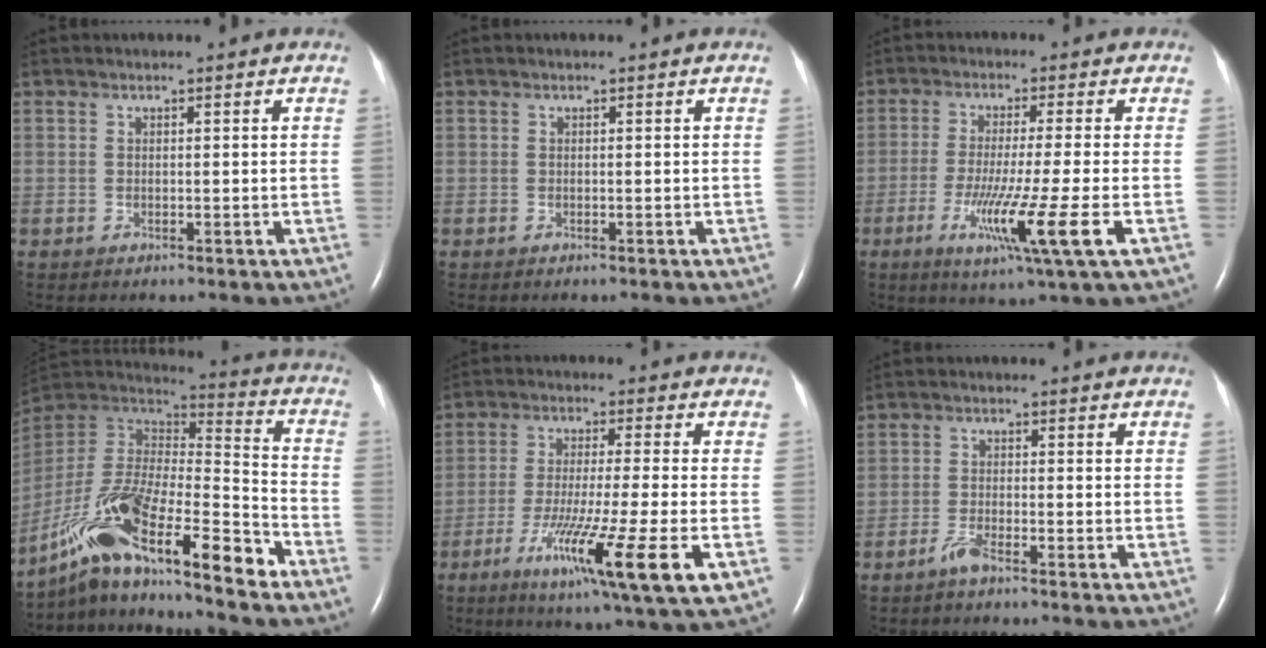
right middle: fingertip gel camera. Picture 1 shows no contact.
{"total": 0.0}
{"total": 10.6, "force": [-3.7, -1.5, 9.8], "torque": [-0.182, -0.040, -0.065]}
{"total": 21.8, "force": [-13.8, 4.1, 16.3], "torque": [-0.290, -0.022, -0.241]}
{"total": 14.5, "force": [-5.8, -0.5, 13.2], "torque": [-0.221, -0.043, -0.096]}
{"total": 2.5, "force": [-2.0, 0.1, 1.5], "torque": [-0.042, -0.004, -0.042]}